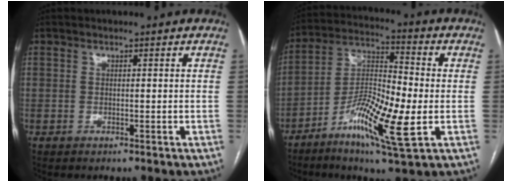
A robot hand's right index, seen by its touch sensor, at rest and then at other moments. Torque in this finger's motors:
{"motor_torque": [1.09, -1.05, 0.67, 0.15]}